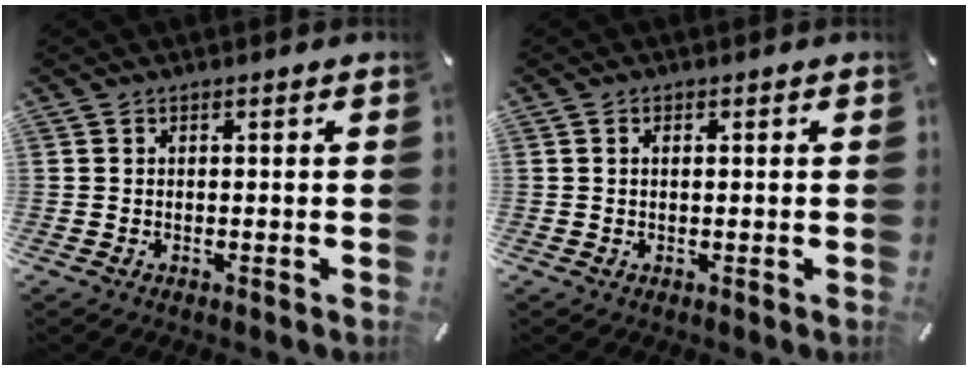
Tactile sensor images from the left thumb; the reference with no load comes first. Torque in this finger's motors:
{"motor_torque": [-0.01, -0.51, -0.22, 0.07, 0.00]}